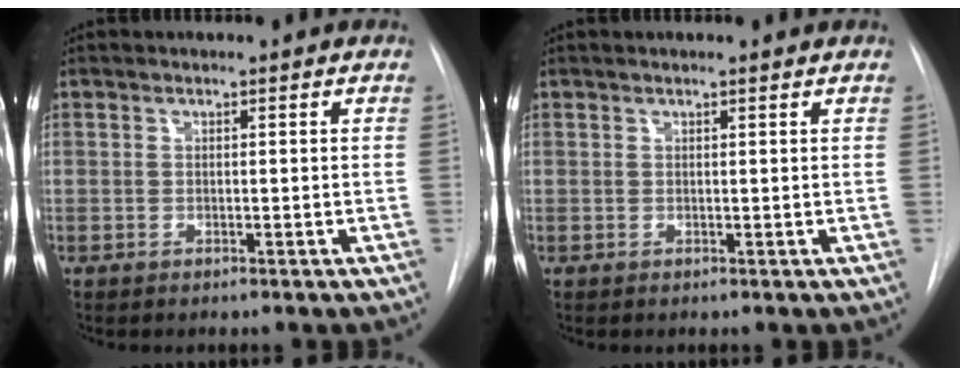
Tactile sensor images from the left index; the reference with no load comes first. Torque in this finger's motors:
{"motor_torque": [-0.23, -0.08, -0.15, 0.00]}